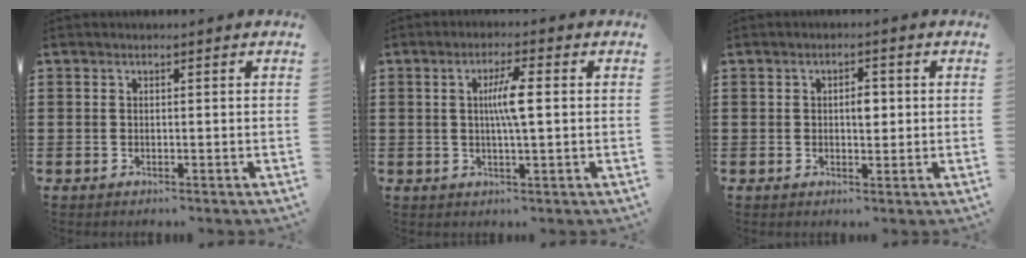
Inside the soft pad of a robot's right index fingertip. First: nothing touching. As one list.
[{"total": 4.9, "force": [0.5, 0.5, 4.8], "torque": [-0.090, -0.001, 0.004]}, {"total": 2.6, "force": [0.2, 1.3, 2.3], "torque": [-0.029, 0.000, -0.001]}]